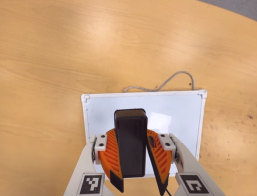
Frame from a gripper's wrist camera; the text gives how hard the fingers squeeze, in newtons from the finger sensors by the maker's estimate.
{"total": 9.8, "left": 9.9, "right": 9.7}